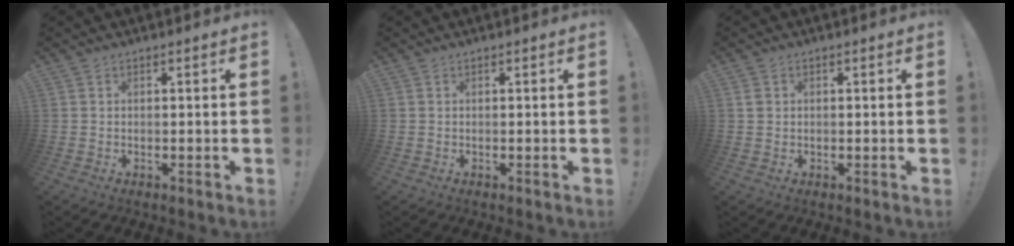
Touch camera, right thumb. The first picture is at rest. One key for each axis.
{"total": 0.0}
{"total": 1.5, "fx": 0.3, "fy": 1.4, "fz": 0.5, "tx": -0.008, "ty": 0.005, "tz": 0.005}